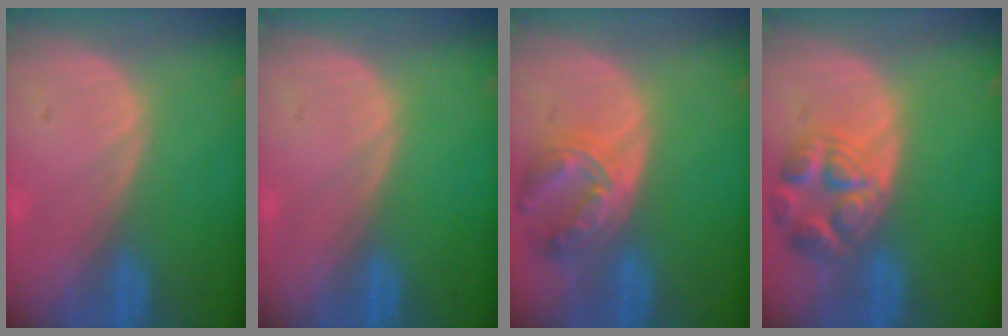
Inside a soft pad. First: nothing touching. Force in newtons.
{"total": 0.0}
{"total": 7.9, "press": 6.9, "slide": 3.8}
{"total": 7.7, "press": 6.8, "slide": 3.5}